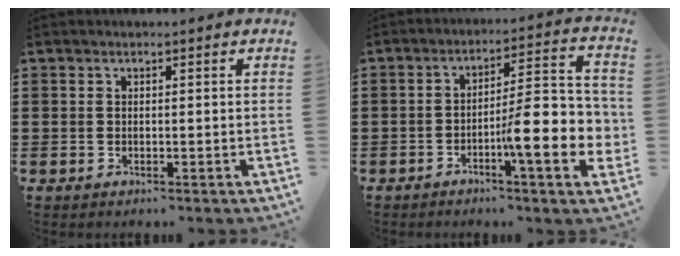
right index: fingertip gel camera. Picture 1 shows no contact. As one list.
[{"total": 11.8, "force": [-3.4, 2.8, 11.0], "torque": [-0.162, -0.014, -0.062]}]